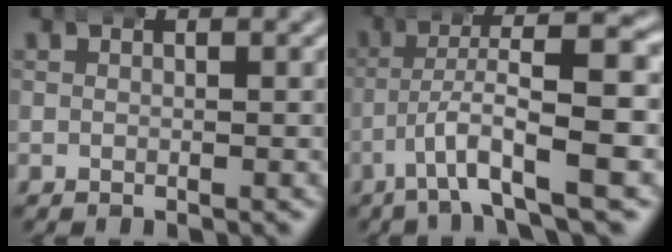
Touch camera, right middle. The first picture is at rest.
{"total": 7.4, "force": [-1.9, 1.9, 6.9], "torque": [-0.120, 0.000, -0.031]}